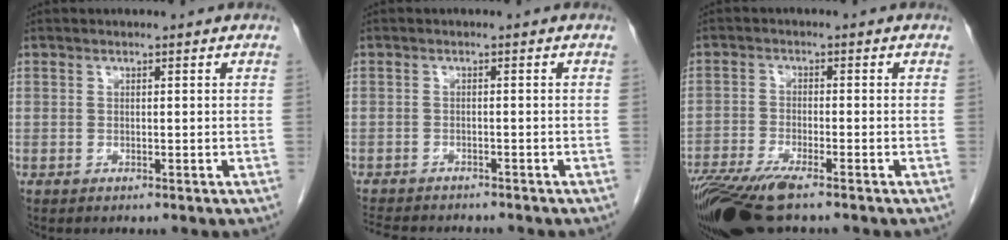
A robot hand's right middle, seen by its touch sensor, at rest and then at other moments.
{"total": 8.4, "force": [-7.6, 2.3, 2.9], "torque": [-0.051, -0.006, -0.108]}
{"total": 11.1, "force": [-8.2, 2.0, 7.2], "torque": [-0.133, -0.020, -0.143]}